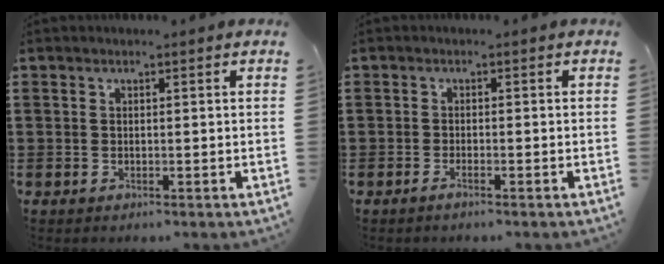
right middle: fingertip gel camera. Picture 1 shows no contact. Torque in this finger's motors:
{"motor_torque": [-0.20, 0.67, -0.02, -0.01]}